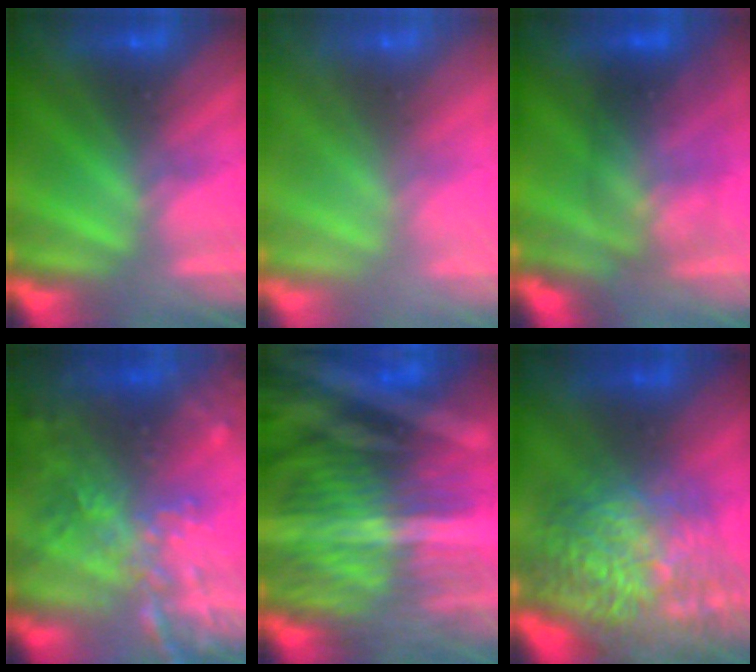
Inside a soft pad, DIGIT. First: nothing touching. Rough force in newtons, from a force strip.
{"total": 7.4}
{"total": 2.8}
{"total": 5.6}
{"total": 8.4}
{"total": 7.2}